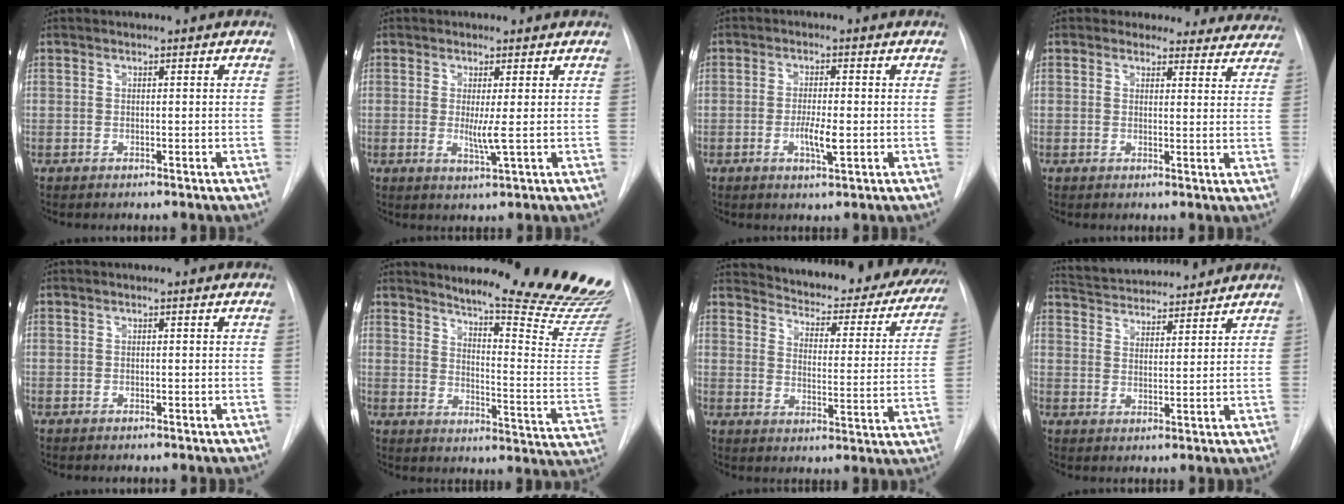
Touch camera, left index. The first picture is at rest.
{"total": 3.0, "force": [0.1, -0.2, 3.0], "torque": [-0.062, -0.008, 0.003]}
{"total": 4.0, "force": [-0.9, 0.7, 3.8], "torque": [-0.070, -0.004, -0.014]}
{"total": 14.4, "force": [13.3, 5.4, 1.1], "torque": [0.026, -0.026, 0.123]}
{"total": 0.0}
{"total": 22.9, "force": [20.4, 0.3, 10.5], "torque": [-0.147, -0.135, 0.249]}
{"total": 29.1, "force": [26.7, 7.2, 9.1], "torque": [-0.134, -0.085, 0.312]}
{"total": 14.2, "force": [13.4, 2.5, 4.0], "torque": [-0.065, 0.029, 0.205]}